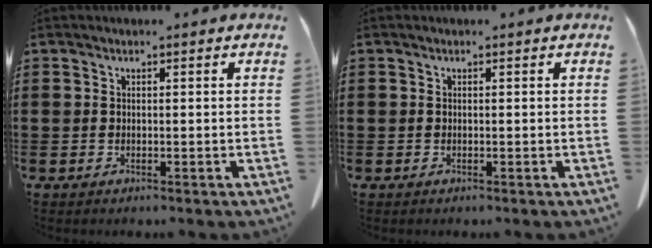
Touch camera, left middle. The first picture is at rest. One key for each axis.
{"total": 0.0}